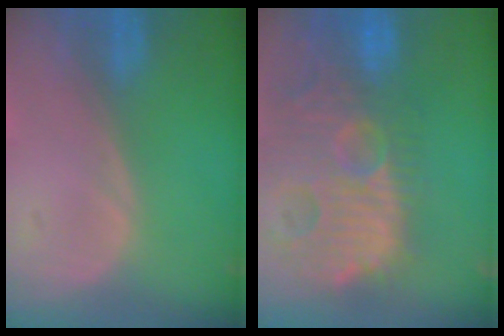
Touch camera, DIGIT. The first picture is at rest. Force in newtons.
{"total": 14.7, "press": 12.6, "slide": 7.5}